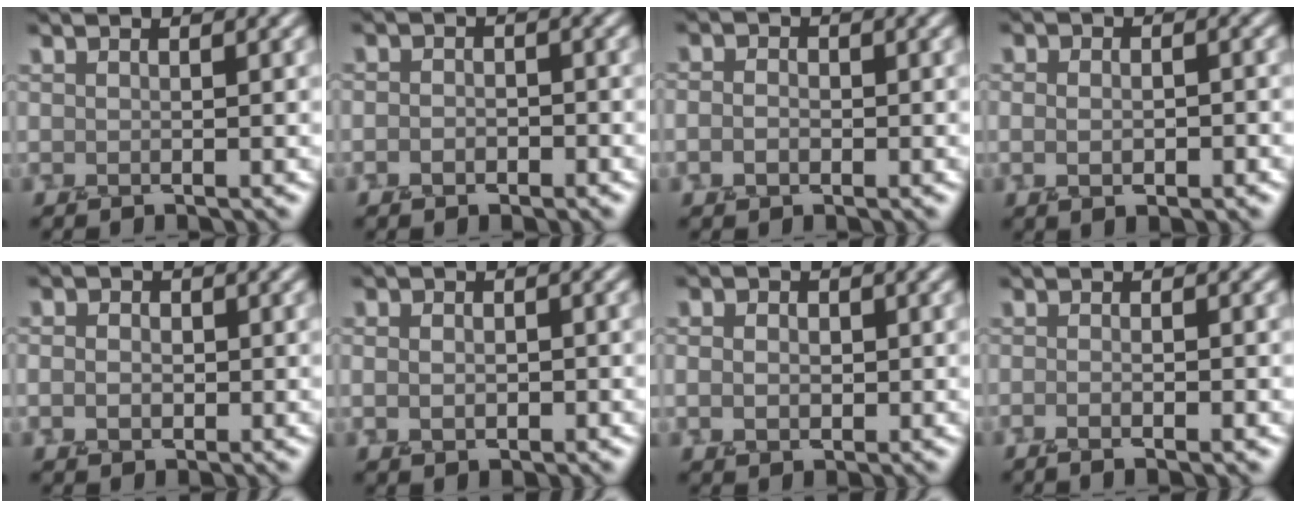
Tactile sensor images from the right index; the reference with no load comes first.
{"total": 1.5, "force": [-0.7, 1.1, 0.8], "torque": [-0.004, 0.003, -0.015]}
{"total": 1.7, "force": [-0.3, 1.3, 0.9], "torque": [-0.015, 0.003, -0.010]}
{"total": 3.9, "force": [-0.2, 2.6, 2.9], "torque": [-0.011, 0.009, -0.012]}
{"total": 2.4, "force": [0.0, 2.0, 1.3], "torque": [-0.014, 0.006, -0.008]}
{"total": 2.1, "force": [-0.1, 1.6, 1.3], "torque": [-0.011, 0.004, -0.002]}
{"total": 2.8, "force": [0.3, 2.3, 1.6], "torque": [-0.015, 0.008, -0.004]}
{"total": 2.4, "force": [-0.8, 0.9, 2.1], "torque": [-0.011, 0.003, -0.015]}